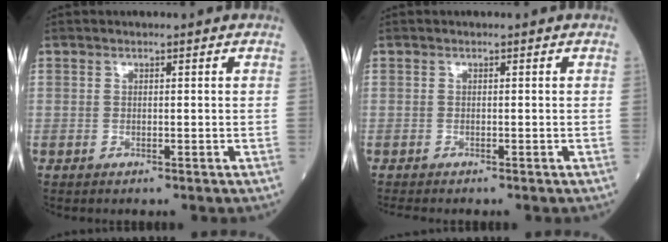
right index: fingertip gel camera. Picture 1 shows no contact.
{"total": 1.9, "force": [-1.8, 0.1, 0.7], "torque": [-0.016, -0.006, -0.026]}